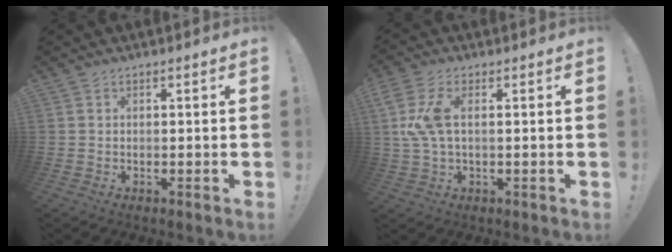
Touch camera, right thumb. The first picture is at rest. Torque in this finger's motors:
{"motor_torque": [0.42, 0.49, 0.48, 0.45, 0.39]}